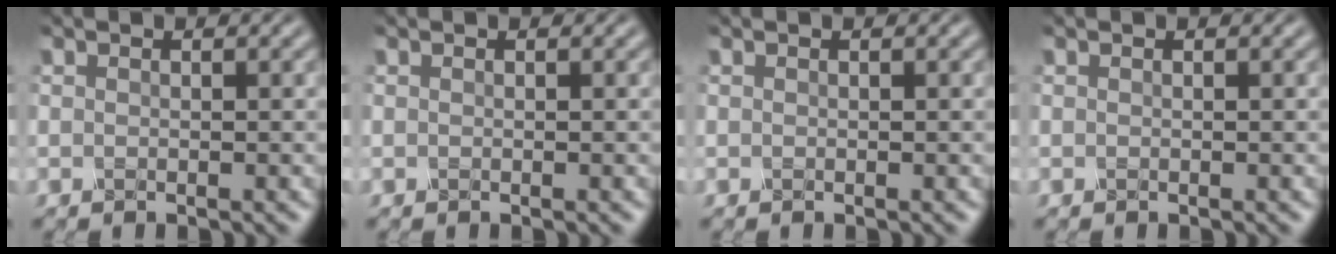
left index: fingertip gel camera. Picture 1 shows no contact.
{"total": 0.0}
{"total": 0.0}
{"total": 0.0}